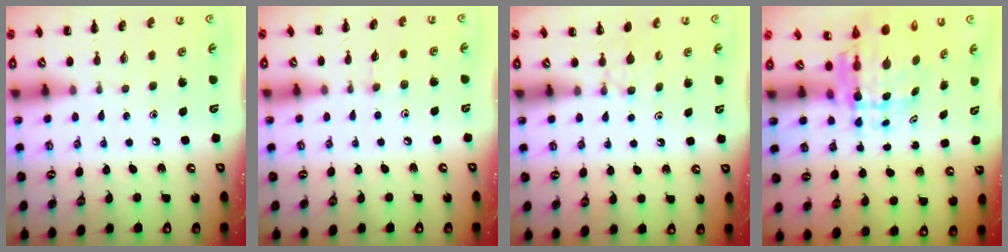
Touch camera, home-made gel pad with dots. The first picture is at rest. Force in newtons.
{"total": 3.2, "press": 3.0, "slide": 1.1}
{"total": 3.7, "press": 3.5, "slide": 1.2}
{"total": 7.2, "press": 6.7, "slide": 2.7}